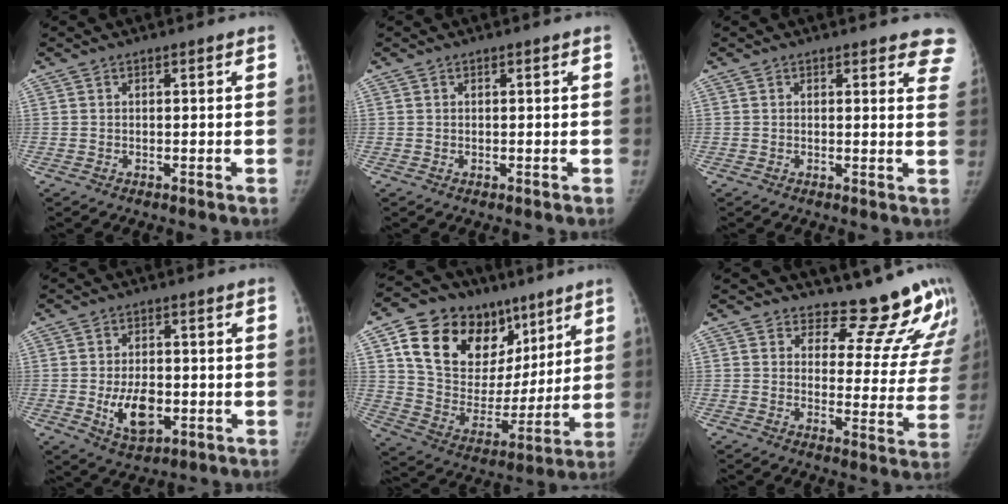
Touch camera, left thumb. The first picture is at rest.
{"total": 0.0}
{"total": 6.8, "force": [5.9, 2.3, 2.6], "torque": [0.011, -0.026, 0.042]}
{"total": 8.5, "force": [-1.8, 5.1, 6.6], "torque": [-0.096, -0.003, -0.019]}
{"total": 25.6, "force": [12.4, 17.2, 14.3], "torque": [-0.195, -0.010, 0.222]}
{"total": 14.4, "force": [13.8, 4.0, 1.8], "torque": [0.032, -0.147, 0.153]}